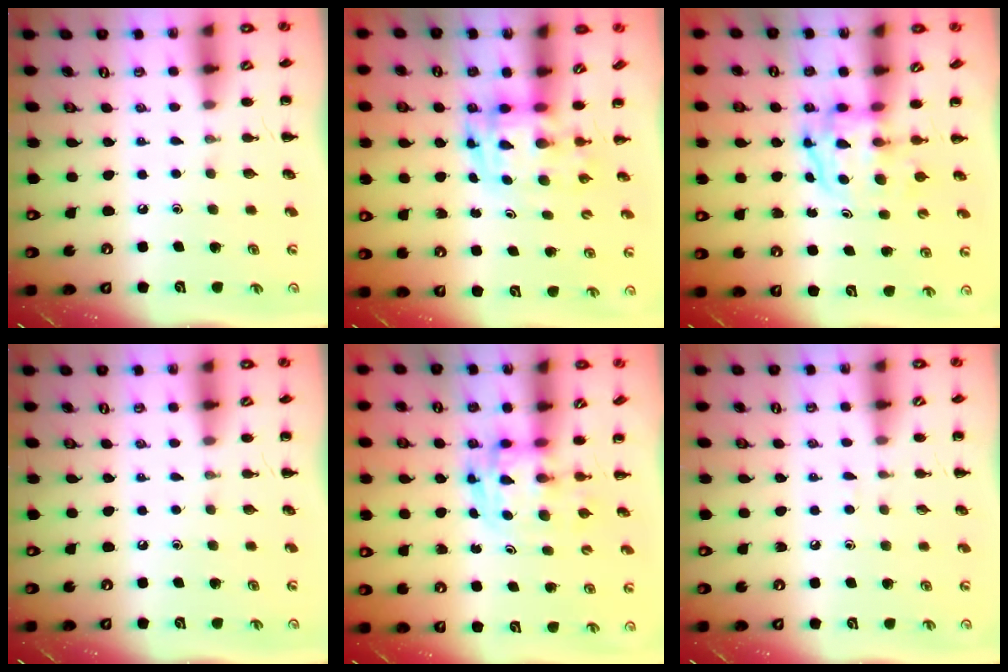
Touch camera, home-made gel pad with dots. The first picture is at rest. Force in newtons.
{"total": 3.6, "press": 3.5, "slide": 0.7}
{"total": 3.8, "press": 3.7, "slide": 0.6}
{"total": 0.0}
{"total": 3.5, "press": 3.5, "slide": 0.6}
{"total": 3.0, "press": 2.8, "slide": 1.2}